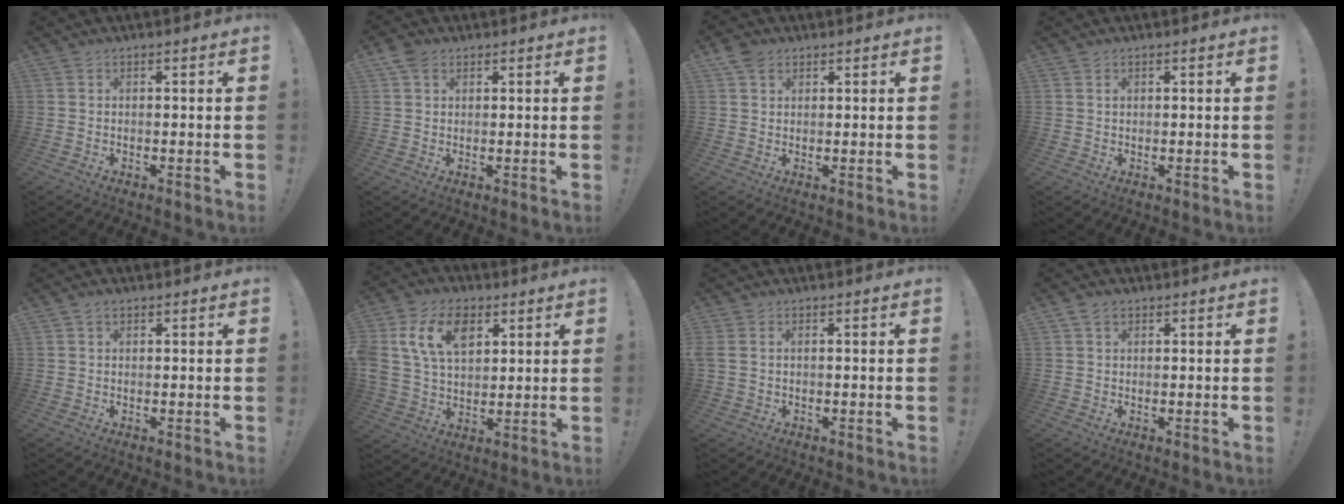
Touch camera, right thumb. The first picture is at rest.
{"total": 3.9, "force": [2.0, 2.8, 1.8], "torque": [-0.029, -0.004, 0.037]}
{"total": 4.2, "force": [2.3, 3.0, 1.7], "torque": [-0.028, -0.006, 0.044]}
{"total": 0.7, "force": [0.4, 0.5, 0.1], "torque": [0.000, -0.001, 0.008]}
{"total": 1.2, "force": [0.8, 0.7, 0.6], "torque": [-0.008, 0.000, 0.014]}
{"total": 15.7, "force": [6.5, 10.8, 9.4], "torque": [-0.165, -0.013, 0.123]}
{"total": 2.0, "force": [0.5, 1.4, 1.3], "torque": [-0.033, 0.008, 0.012]}
{"total": 2.4, "force": [1.3, 1.6, 1.3], "torque": [-0.023, 0.001, 0.025]}